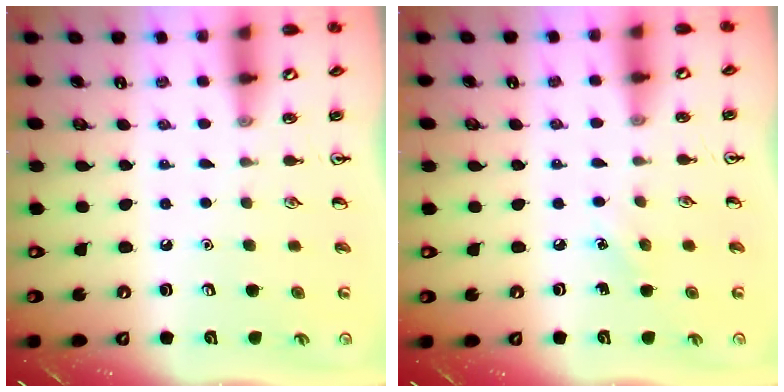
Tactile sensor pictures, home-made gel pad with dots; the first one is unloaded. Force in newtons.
{"total": 3.5, "press": 3.3, "slide": 1.2}